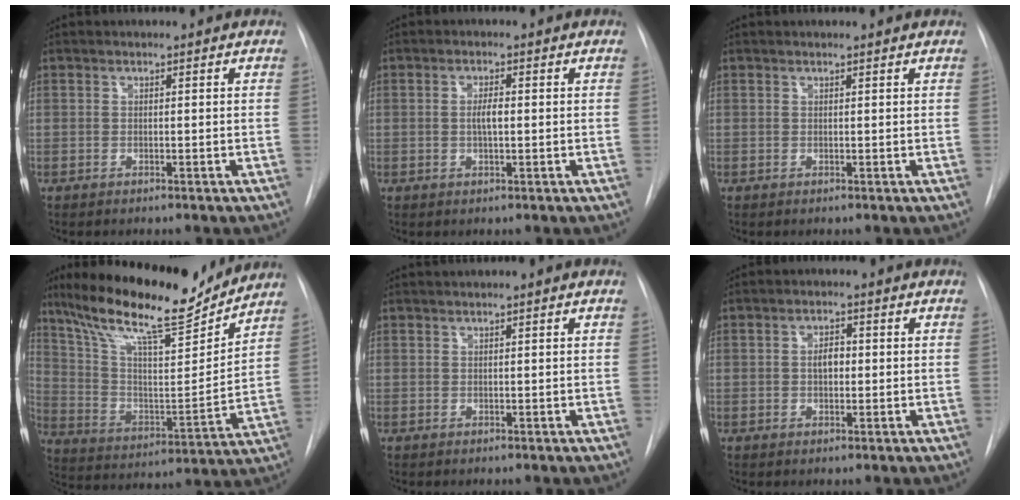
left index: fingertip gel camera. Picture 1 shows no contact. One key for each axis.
{"total": 2.3, "fx": 0.0, "fy": 0.6, "fz": 2.2, "tx": -0.042, "ty": 0.002, "tz": 0.000}
{"total": 1.1, "fx": 1.1, "fy": 0.0, "fz": 0.3, "tx": -0.010, "ty": 0.012, "tz": 0.017}
{"total": 21.6, "fx": 17.8, "fy": 3.7, "fz": 11.7, "tx": -0.211, "ty": -0.003, "tz": 0.297}
{"total": 1.3, "fx": 1.1, "fy": -0.1, "fz": 0.6, "tx": -0.008, "ty": 0.018, "tz": 0.021}
{"total": 2.6, "fx": 0.1, "fy": 1.5, "fz": 2.1, "tx": -0.035, "ty": 0.006, "tz": 0.001}